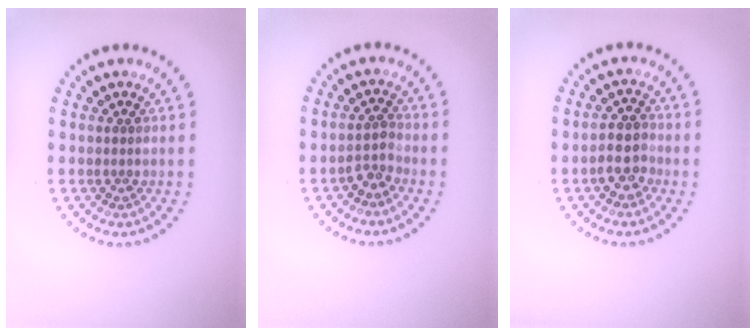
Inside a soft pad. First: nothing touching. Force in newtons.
{"total": 1.7, "press": 1.3, "slide": 1.0}
{"total": 2.8, "press": 2.6, "slide": 0.9}